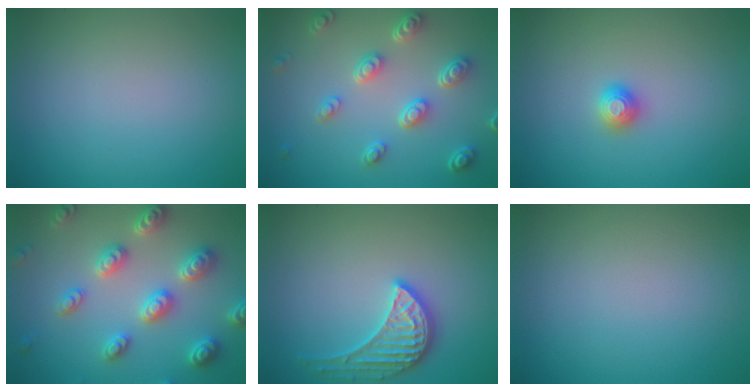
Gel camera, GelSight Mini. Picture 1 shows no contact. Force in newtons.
{"total": 4.7, "press": 3.7, "slide": 2.9}
{"total": 1.2, "press": 1.2, "slide": 0.2}
{"total": 5.2, "press": 5.1, "slide": 1.1}
{"total": 3.2, "press": 3.2, "slide": 0.5}
{"total": 0.0}